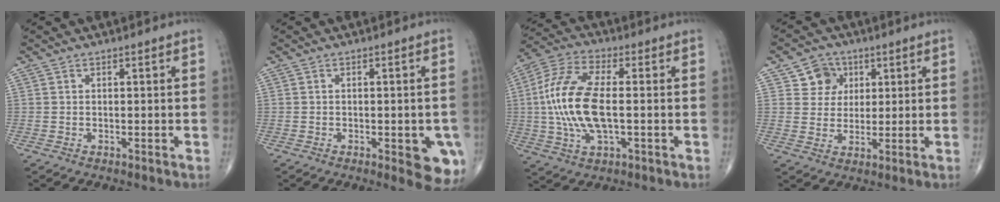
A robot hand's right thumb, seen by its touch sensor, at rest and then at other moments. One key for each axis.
{"total": 7.9, "fx": -2.6, "fy": 2.9, "fz": 6.8, "tx": -0.057, "ty": -0.006, "tz": -0.027}
{"total": 15.5, "fx": -0.4, "fy": 6.5, "fz": 14.1, "tx": -0.311, "ty": 0.016, "tz": -0.008}
{"total": 6.2, "fx": 2.5, "fy": 5.4, "fz": 1.4, "tx": 0.010, "ty": -0.005, "tz": 0.040}